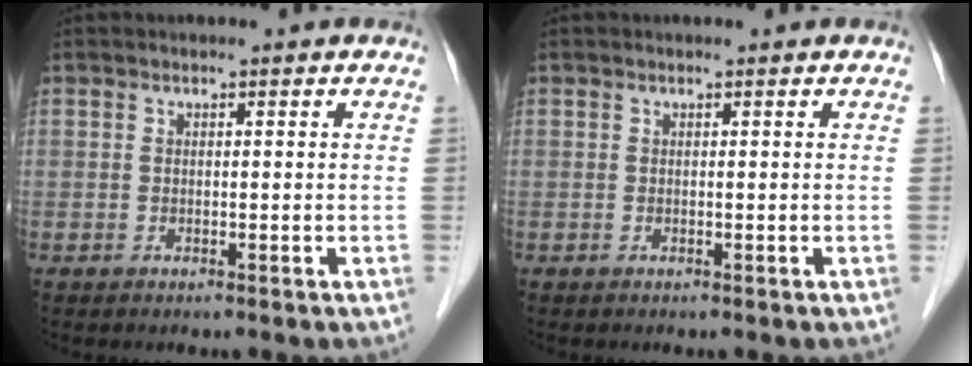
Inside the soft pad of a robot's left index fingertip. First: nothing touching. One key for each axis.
{"total": 0.0}